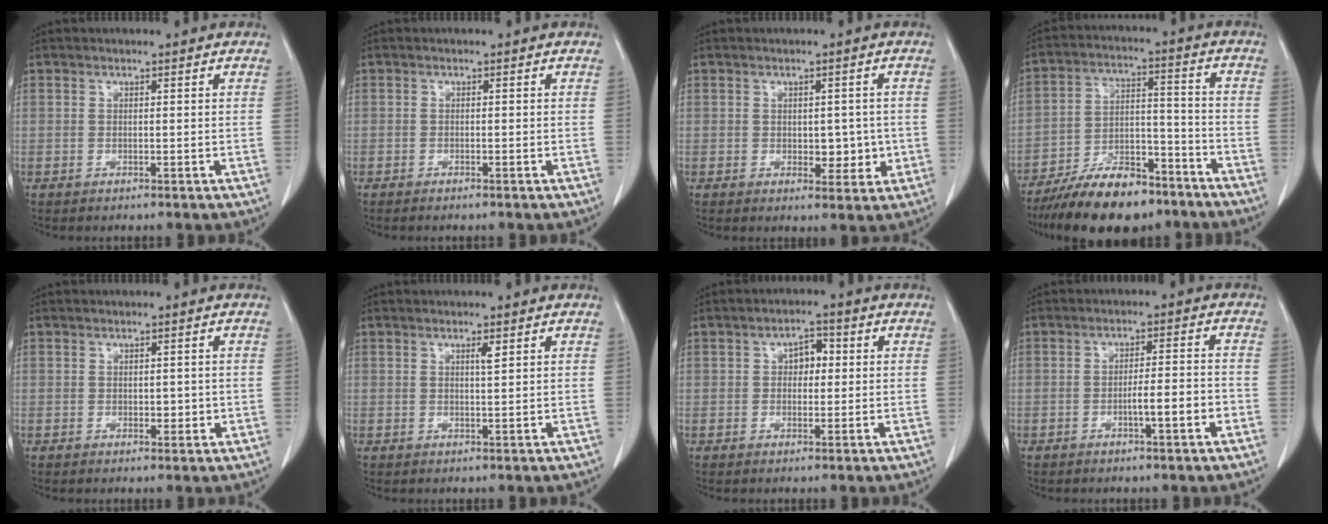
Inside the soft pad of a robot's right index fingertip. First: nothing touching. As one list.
[{"total": 1.2, "force": [-1.0, 0.1, 0.6], "torque": [-0.013, -0.002, -0.011]}, {"total": 4.1, "force": [-0.2, 2.6, 3.2], "torque": [-0.027, 0.001, 0.007]}, {"total": 14.4, "force": [-11.2, 5.1, 7.4], "torque": [-0.117, 0.018, -0.189]}, {"total": 1.8, "force": [0.0, 1.2, 1.3], "torque": [-0.011, 0.001, 0.006]}, {"total": 1.3, "force": [0.6, 0.0, 1.1], "torque": [-0.021, -0.003, 0.010]}, {"total": 3.3, "force": [0.5, 2.0, 2.6], "torque": [-0.036, 0.014, 0.006]}, {"total": 4.7, "force": [-1.8, 0.3, 4.3], "torque": [-0.063, 0.006, -0.025]}]